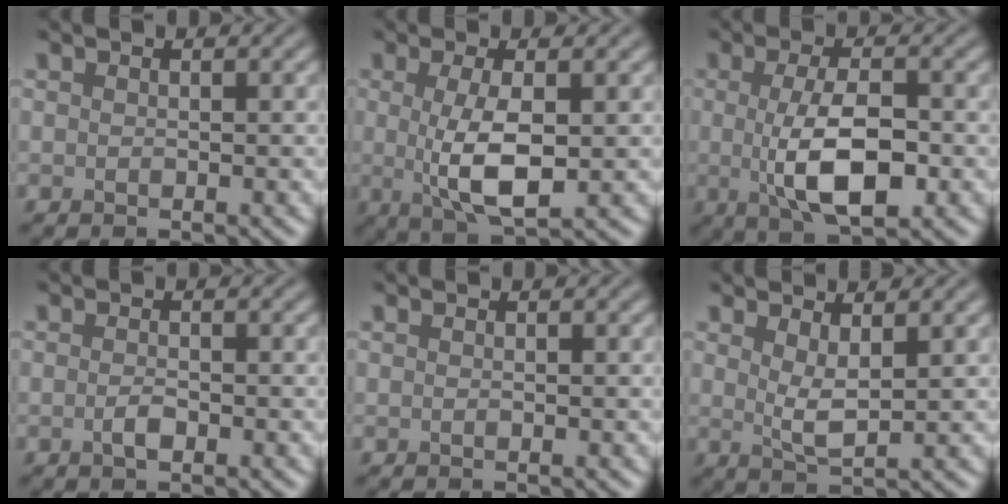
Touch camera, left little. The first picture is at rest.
{"total": 5.1, "force": [0.1, 1.5, 4.8], "torque": [-0.096, -0.005, 0.005]}
{"total": 6.3, "force": [-0.5, 2.3, 5.8], "torque": [-0.109, -0.006, -0.009]}
{"total": 1.2, "force": [-0.5, 0.4, 1.0], "torque": [-0.022, 0.000, -0.011]}
{"total": 0.0}
{"total": 2.5, "force": [1.3, 0.6, 2.0], "torque": [-0.039, -0.009, 0.026]}